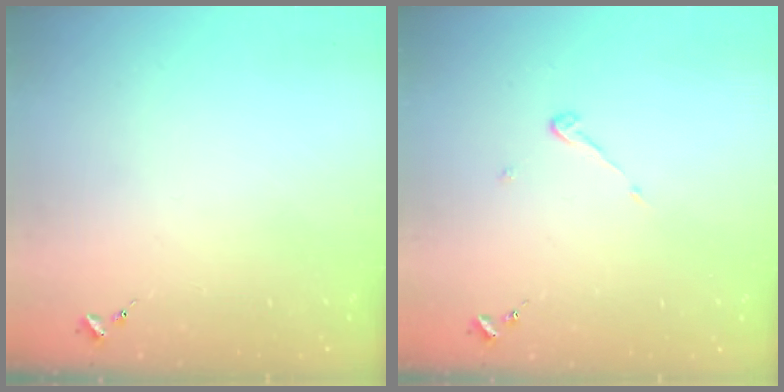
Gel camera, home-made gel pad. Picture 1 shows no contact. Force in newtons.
{"total": 3.9, "press": 3.9, "slide": 0.3}